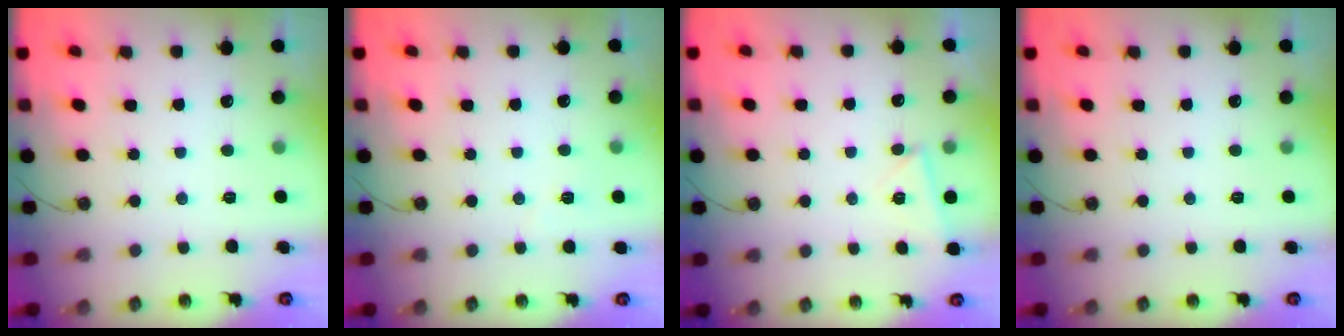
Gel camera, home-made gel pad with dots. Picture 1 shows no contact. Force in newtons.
{"total": 2.9, "press": 2.8, "slide": 0.7}
{"total": 3.9, "press": 3.2, "slide": 2.3}
{"total": 0.0}